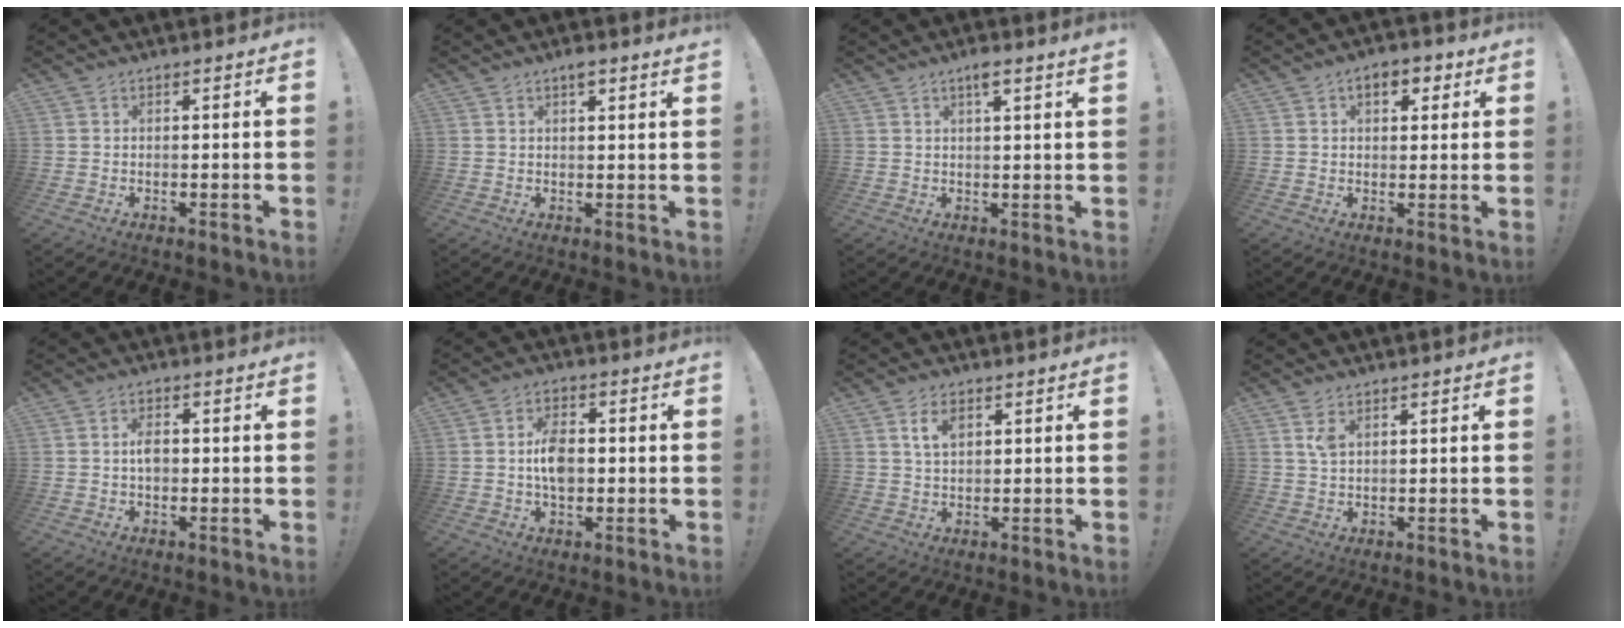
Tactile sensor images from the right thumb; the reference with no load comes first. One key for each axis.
{"total": 2.2, "fx": 1.6, "fy": -0.1, "fz": 1.5, "tx": -0.024, "ty": -0.005, "tz": 0.024}
{"total": 3.5, "fx": 2.2, "fy": -0.4, "fz": 2.6, "tx": -0.038, "ty": -0.009, "tz": 0.032}
{"total": 5.5, "fx": 2.2, "fy": 3.4, "fz": 3.7, "tx": -0.046, "ty": 0.001, "tz": 0.035}
{"total": 3.3, "fx": -0.3, "fy": 2.0, "fz": 2.6, "tx": -0.048, "ty": 0.009, "tz": -0.005}
{"total": 8.2, "fx": -0.8, "fy": 5.1, "fz": 6.4, "tx": -0.107, "ty": 0.010, "tz": -0.015}
{"total": 4.8, "fx": 2.3, "fy": 2.7, "fz": 3.2, "tx": -0.052, "ty": -0.001, "tz": 0.041}
{"total": 3.3, "fx": 1.6, "fy": 1.5, "fz": 2.5, "tx": -0.042, "ty": -0.004, "tz": 0.026}